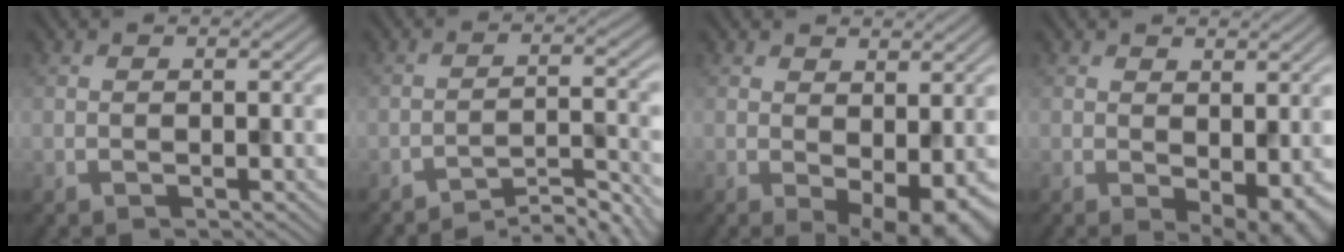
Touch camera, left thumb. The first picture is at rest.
{"total": 5.2, "force": [-4.4, 0.6, 2.6], "torque": [-0.043, 0.010, -0.071]}
{"total": 5.3, "force": [-0.4, 2.5, 4.7], "torque": [-0.069, -0.010, 0.006]}
{"total": 4.1, "force": [-0.4, 1.9, 3.5], "torque": [-0.048, -0.009, 0.001]}